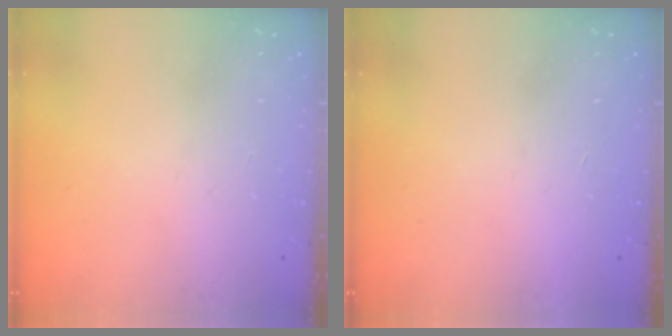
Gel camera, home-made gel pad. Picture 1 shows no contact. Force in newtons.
{"total": 1.7, "press": 1.7, "slide": 0.1}